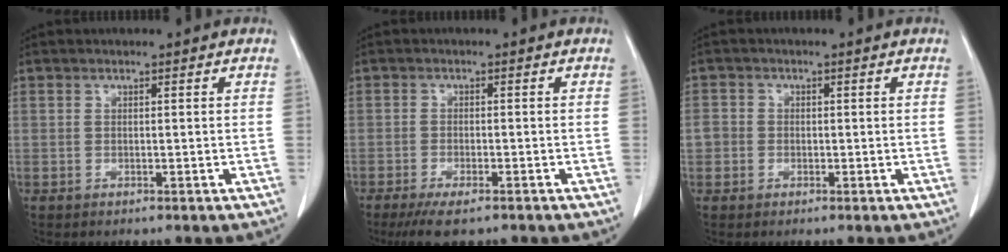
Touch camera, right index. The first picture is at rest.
{"total": 5.5, "force": [-4.0, 1.3, 3.6], "torque": [-0.055, -0.012, -0.063]}
{"total": 2.7, "force": [-0.4, 2.6, 0.7], "torque": [-0.004, 0.010, -0.010]}